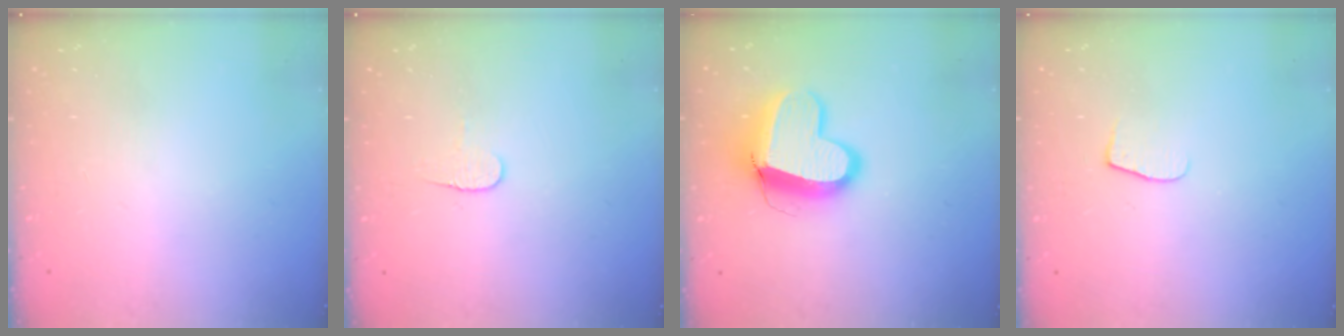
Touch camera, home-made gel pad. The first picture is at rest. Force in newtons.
{"total": 4.5, "press": 4.5, "slide": 0.5}
{"total": 13.1, "press": 13.0, "slide": 1.3}
{"total": 6.6, "press": 6.6, "slide": 0.5}